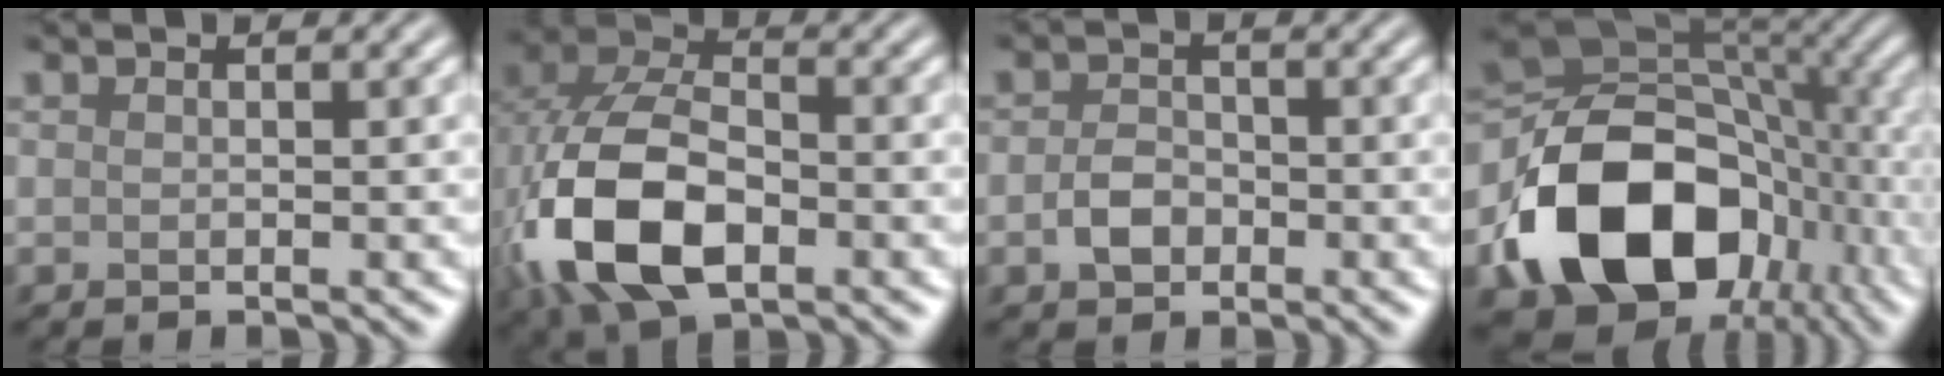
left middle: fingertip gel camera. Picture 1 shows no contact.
{"total": 11.6, "force": [-2.9, 7.1, 8.7], "torque": [-0.199, -0.010, -0.064]}
{"total": 2.1, "force": [-0.7, 1.6, 1.2], "torque": [-0.024, 0.004, -0.018]}
{"total": 15.3, "force": [-5.7, 10.9, 9.2], "torque": [-0.168, -0.009, -0.099]}